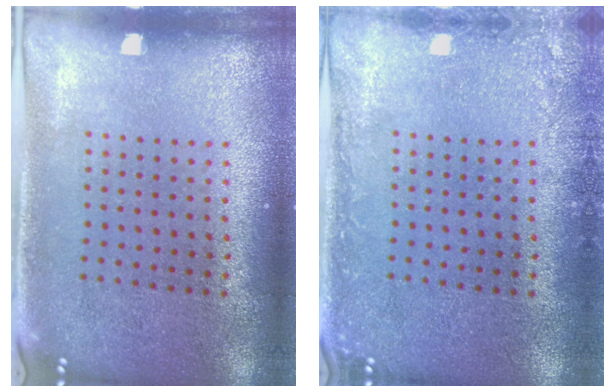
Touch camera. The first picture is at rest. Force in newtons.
{"total": 1.6, "press": 1.6, "slide": 0.3}